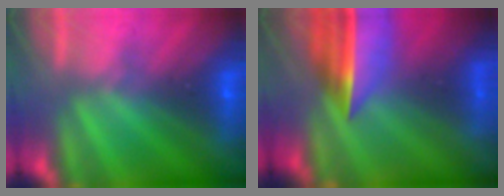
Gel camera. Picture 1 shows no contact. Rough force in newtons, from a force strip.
{"total": 5.6}